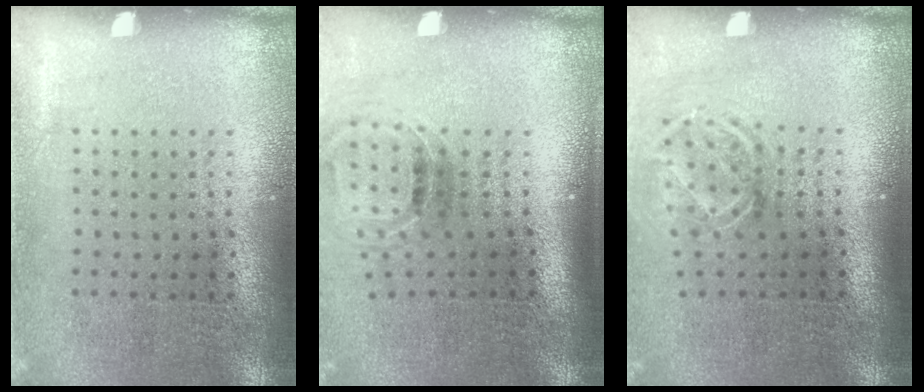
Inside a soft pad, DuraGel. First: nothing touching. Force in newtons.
{"total": 1.2, "press": 0.9, "slide": 0.8}
{"total": 1.7, "press": 1.3, "slide": 1.2}